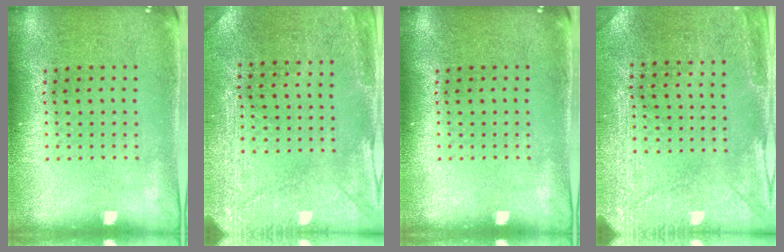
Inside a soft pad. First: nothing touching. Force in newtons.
{"total": 2.9, "press": 2.7, "slide": 1.0}
{"total": 0.0}
{"total": 2.9, "press": 2.7, "slide": 1.0}